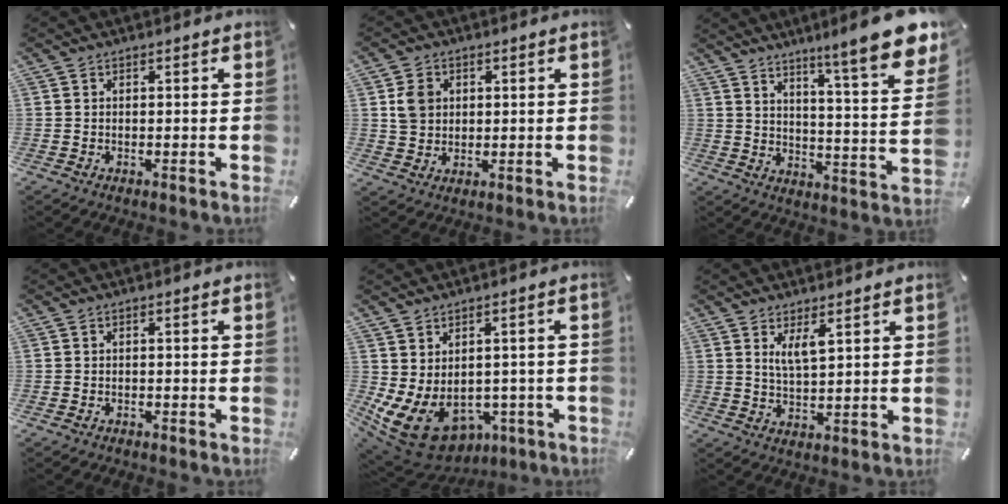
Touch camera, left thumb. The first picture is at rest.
{"total": 5.2, "force": [1.2, 4.8, 1.5], "torque": [-0.023, 0.005, 0.022]}
{"total": 13.9, "force": [10.5, 1.9, 9.0], "torque": [-0.131, -0.096, 0.163]}
{"total": 0.8, "force": [-0.8, 0.4, 0.0], "torque": [-0.001, 0.004, -0.018]}
{"total": 10.2, "force": [-2.4, 7.9, 6.0], "torque": [-0.110, -0.007, -0.035]}
{"total": 4.3, "force": [2.6, 1.2, 3.2], "torque": [-0.061, -0.001, 0.044]}